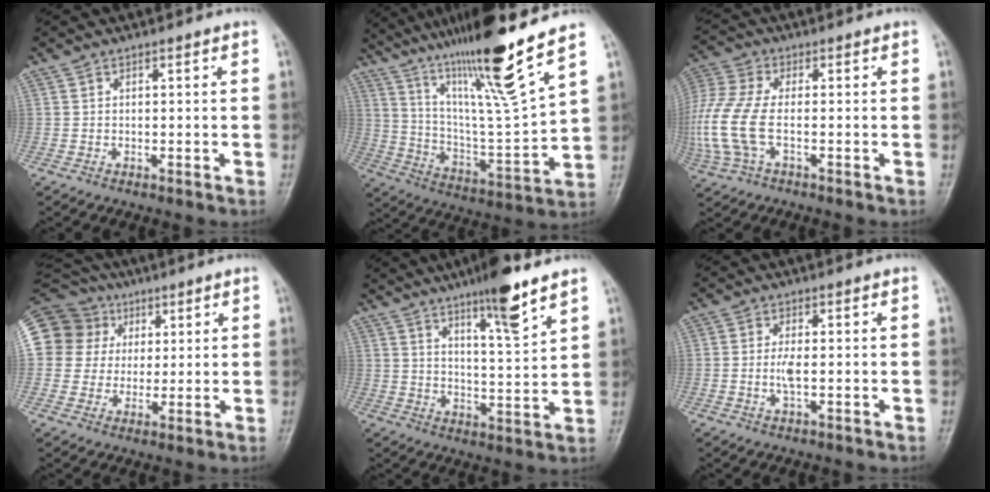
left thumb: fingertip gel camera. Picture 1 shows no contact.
{"total": 21.5, "force": [14.8, 0.7, 15.6], "torque": [-0.248, -0.068, 0.267]}
{"total": 12.5, "force": [-2.1, 6.1, 10.7], "torque": [-0.275, 0.008, -0.039]}
{"total": 16.4, "force": [4.5, 15.1, 4.7], "torque": [-0.091, 0.033, 0.088]}
{"total": 10.9, "force": [7.4, 1.3, 8.0], "torque": [-0.121, -0.048, 0.121]}
{"total": 2.9, "force": [-0.4, 0.8, 2.7], "torque": [-0.064, -0.001, -0.008]}